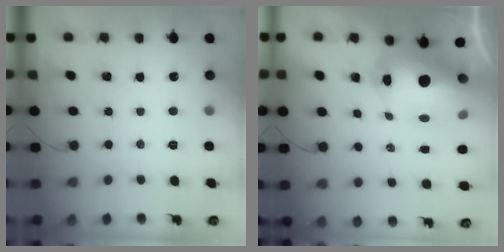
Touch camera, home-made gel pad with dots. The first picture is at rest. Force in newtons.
{"total": 17.9, "press": 17.5, "slide": 3.8}